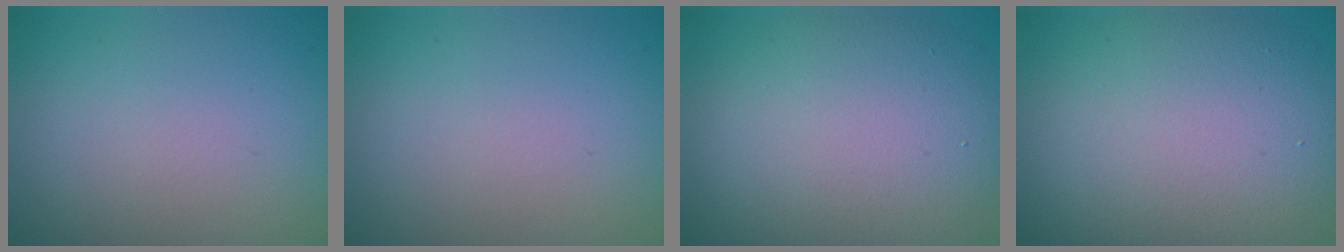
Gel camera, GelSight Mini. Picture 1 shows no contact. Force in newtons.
{"total": 0.0}
{"total": 10.8, "press": 10.8, "slide": 0.4}
{"total": 11.1, "press": 11.1, "slide": 0.8}